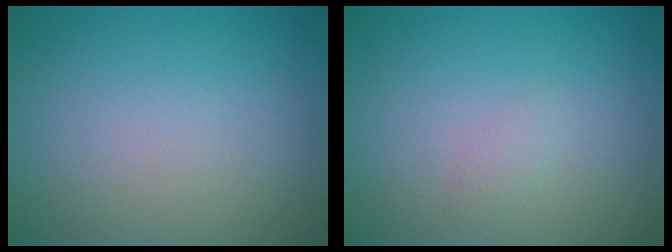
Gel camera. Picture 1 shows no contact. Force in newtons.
{"total": 0.7, "press": 0.7, "slide": 0.0}